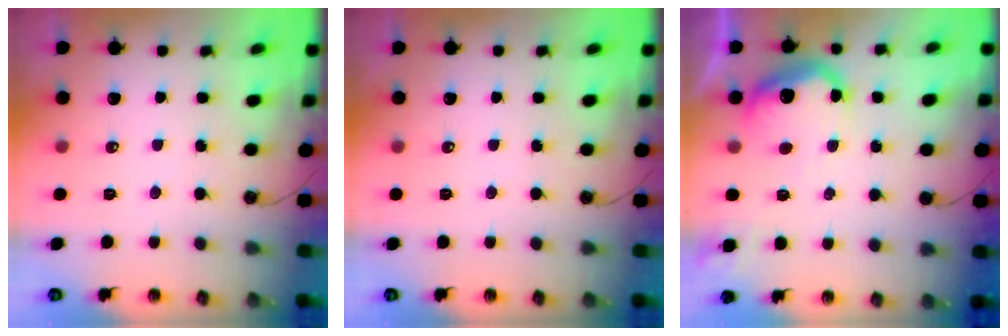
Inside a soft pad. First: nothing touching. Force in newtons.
{"total": 0.0}
{"total": 13.8, "press": 13.7, "slide": 0.8}